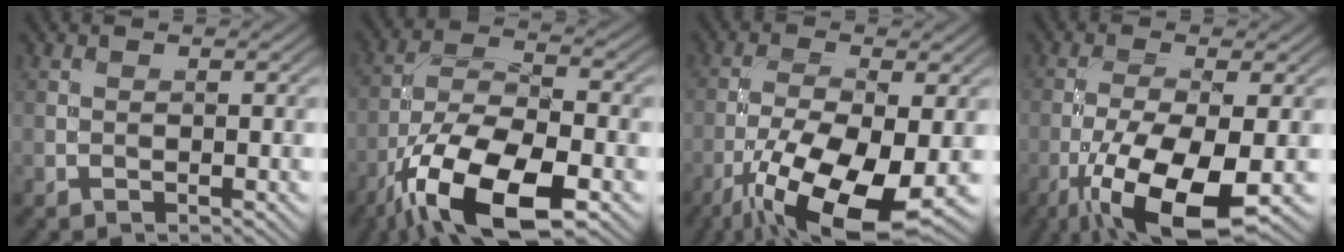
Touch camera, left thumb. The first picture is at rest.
{"total": 15.5, "force": [-8.5, 6.1, 11.5], "torque": [-0.221, -0.020, -0.168]}
{"total": 13.9, "force": [-6.7, 4.8, 11.2], "torque": [-0.220, -0.029, -0.121]}
{"total": 12.4, "force": [-5.4, 4.0, 10.4], "torque": [-0.210, -0.024, -0.096]}